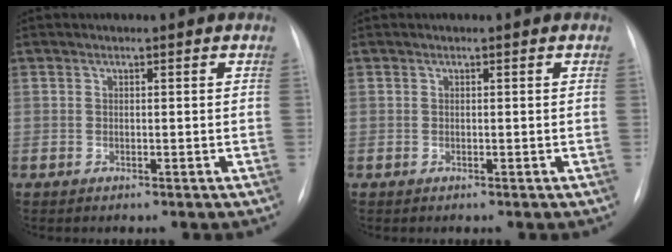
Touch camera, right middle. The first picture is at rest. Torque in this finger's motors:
{"motor_torque": [-0.33, 0.08, -0.08, -0.01]}